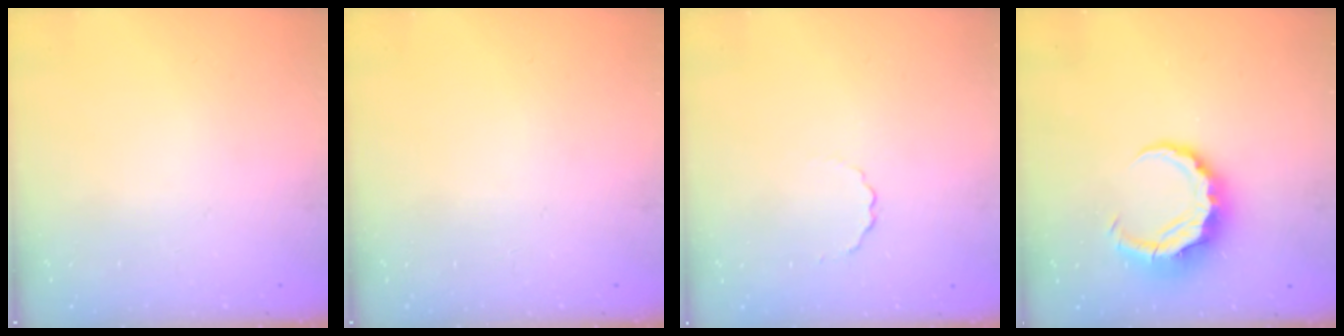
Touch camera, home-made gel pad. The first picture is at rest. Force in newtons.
{"total": 0.0}
{"total": 2.2, "press": 2.1, "slide": 0.8}
{"total": 8.1, "press": 8.0, "slide": 1.3}